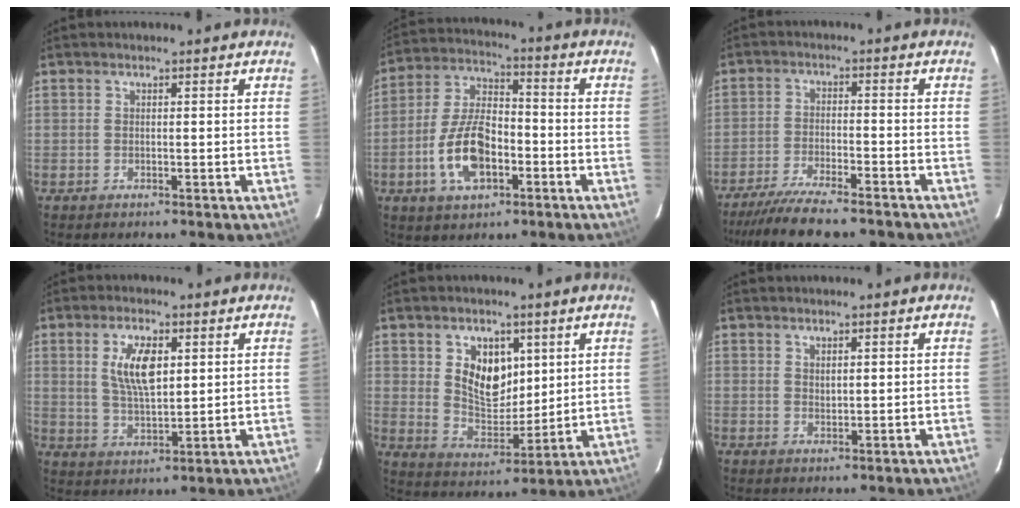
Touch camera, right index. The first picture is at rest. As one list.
[{"total": 12.9, "force": [-4.5, 6.5, 10.2], "torque": [-0.213, 0.010, -0.077]}, {"total": 12.5, "force": [-10.8, 2.2, 6.0], "torque": [-0.135, -0.022, -0.178]}, {"total": 8.4, "force": [2.5, 3.8, 7.1], "torque": [-0.133, 0.004, 0.051]}, {"total": 10.3, "force": [3.4, 7.1, 6.7], "torque": [-0.115, 0.000, 0.073]}, {"total": 1.5, "force": [0.7, 0.9, 1.0], "torque": [-0.015, 0.002, 0.014]}]